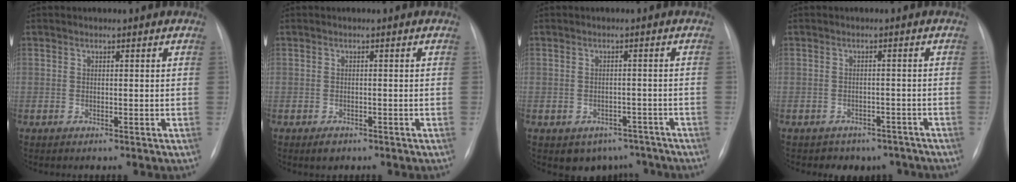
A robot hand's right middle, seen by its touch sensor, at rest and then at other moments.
{"total": 1.4, "force": [-0.8, 0.8, 0.7], "torque": [-0.011, 0.001, -0.006]}
{"total": 5.5, "force": [-4.1, 3.6, 0.9], "torque": [0.006, 0.018, -0.050]}
{"total": 5.8, "force": [-4.6, 3.5, 0.2], "torque": [0.006, 0.019, -0.049]}